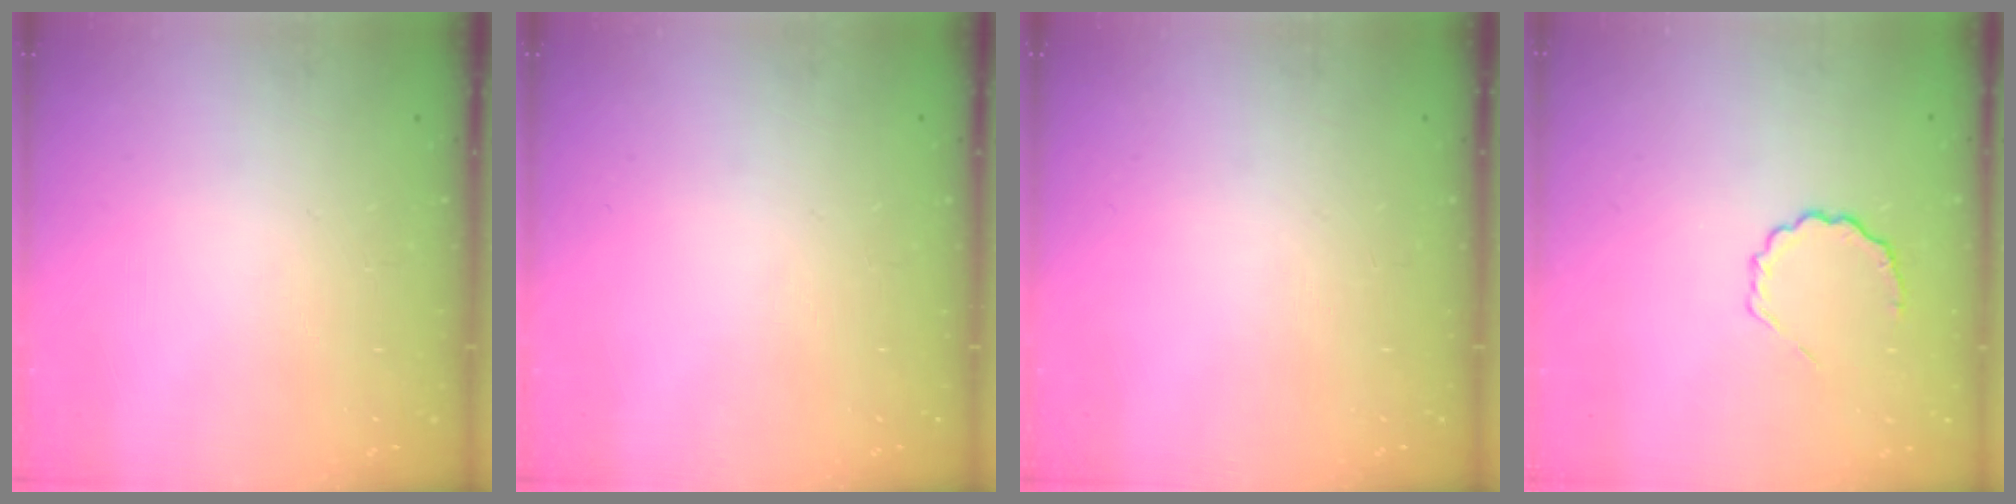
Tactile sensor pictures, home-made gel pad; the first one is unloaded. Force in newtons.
{"total": 0.0}
{"total": 0.0}
{"total": 4.7, "press": 4.4, "slide": 1.6}